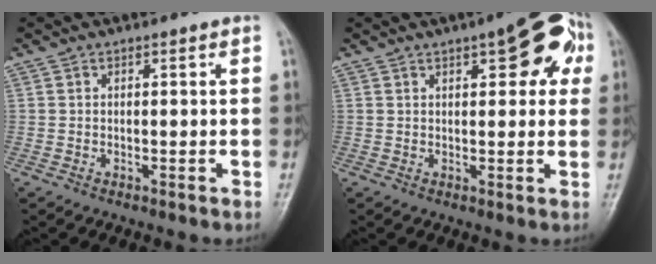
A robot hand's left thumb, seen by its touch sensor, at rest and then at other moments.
{"total": 11.7, "force": [4.5, 4.8, 9.7], "torque": [-0.086, 0.010, 0.048]}